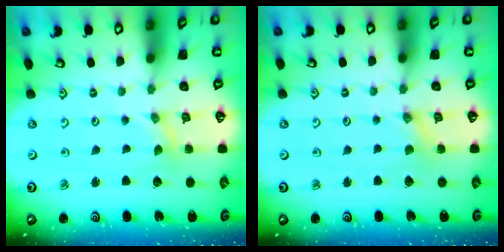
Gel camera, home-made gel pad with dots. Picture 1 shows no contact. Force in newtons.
{"total": 1.1, "press": 1.1, "slide": 0.2}